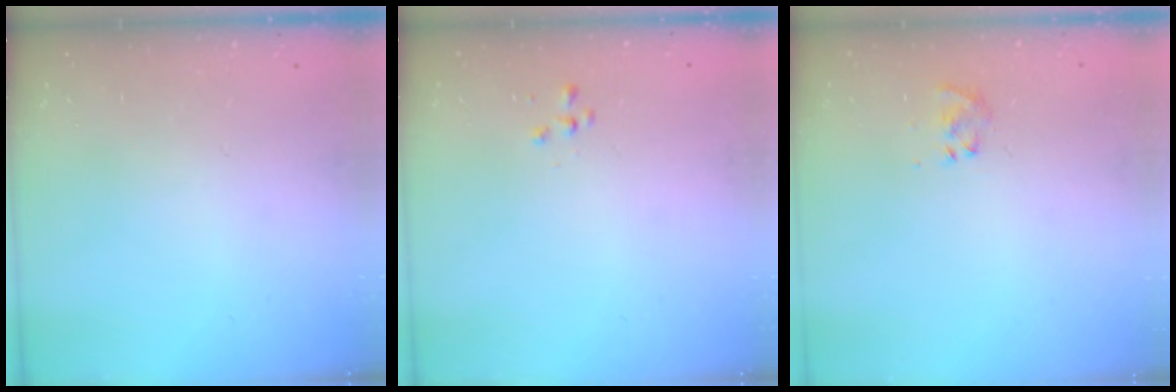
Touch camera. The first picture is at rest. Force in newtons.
{"total": 0.6, "press": 0.6, "slide": 0.2}
{"total": 2.5, "press": 2.4, "slide": 0.8}